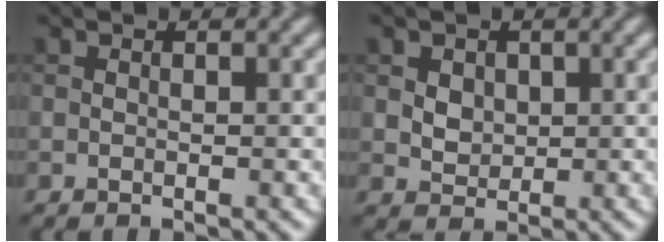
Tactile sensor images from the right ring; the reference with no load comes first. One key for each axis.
{"total": 2.6, "fx": 1.0, "fy": 2.0, "fz": 1.4, "tx": -0.035, "ty": 0.007, "tz": 0.026}